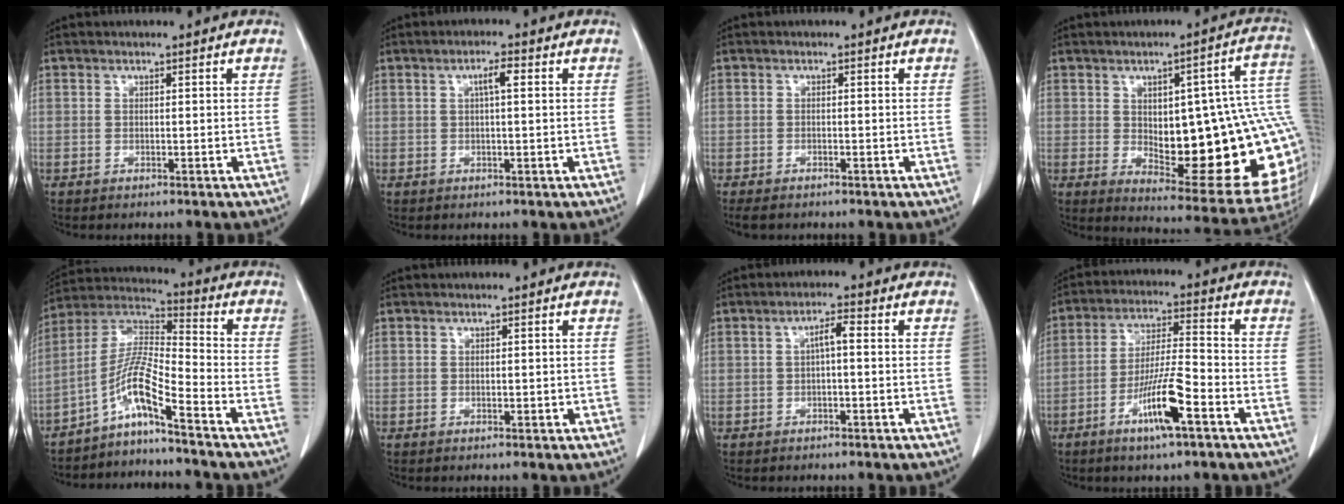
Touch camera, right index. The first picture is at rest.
{"total": 2.6, "force": [0.6, 0.3, 2.5], "torque": [-0.044, 0.006, 0.010]}
{"total": 2.7, "force": [-2.2, 0.9, 1.2], "torque": [-0.019, -0.006, -0.030]}
{"total": 24.9, "force": [-0.1, 7.0, 23.9], "torque": [-0.240, 0.021, 0.020]}
{"total": 8.7, "force": [-5.8, 0.0, 6.5], "torque": [-0.137, 0.016, -0.115]}
{"total": 0.7, "force": [0.0, 0.4, 0.5], "torque": [-0.008, 0.001, 0.002]}
{"total": 2.7, "force": [0.1, 0.5, 2.6], "torque": [-0.045, 0.008, 0.002]}
{"total": 10.2, "force": [-5.0, 0.8, 8.8], "torque": [-0.167, -0.007, -0.091]}